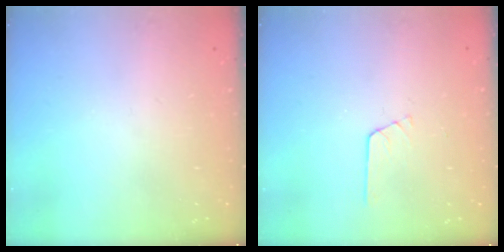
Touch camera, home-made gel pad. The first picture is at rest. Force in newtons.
{"total": 4.9, "press": 4.9, "slide": 0.4}